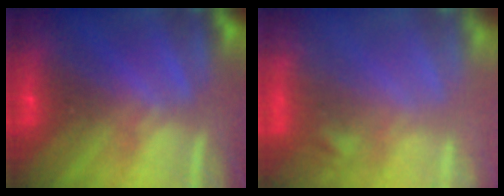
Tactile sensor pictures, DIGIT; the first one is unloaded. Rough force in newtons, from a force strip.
{"total": 5.7}